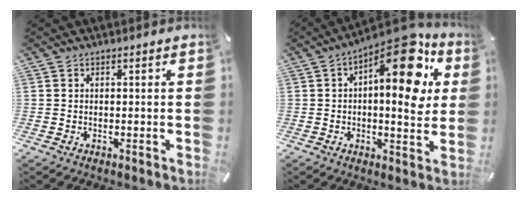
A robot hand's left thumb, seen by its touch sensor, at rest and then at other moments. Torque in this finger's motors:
{"motor_torque": [1.99, 3.02, 0.85, 0.33, 0.43]}